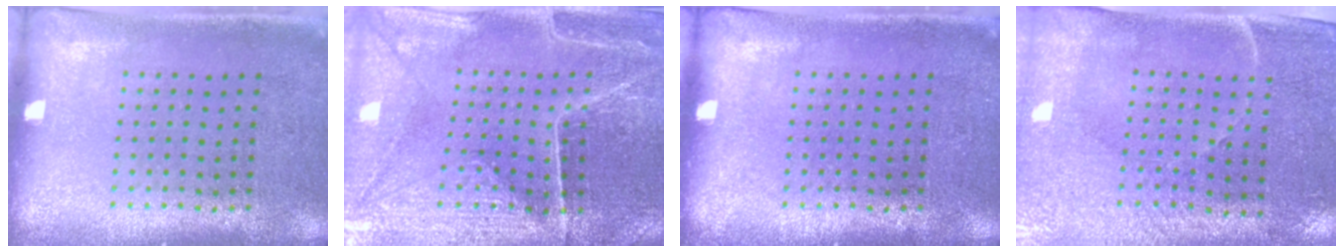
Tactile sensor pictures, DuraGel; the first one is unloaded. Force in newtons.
{"total": 2.9, "press": 2.9, "slide": 0.2}
{"total": 0.0}
{"total": 3.2, "press": 2.9, "slide": 1.3}